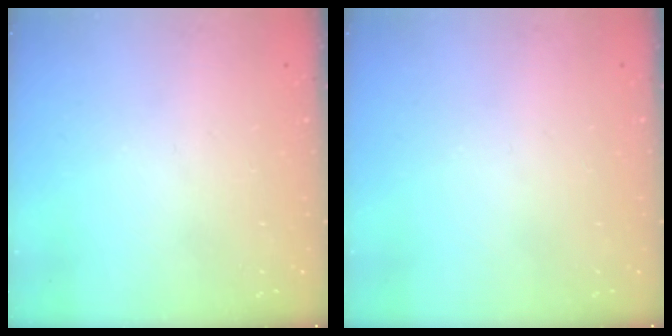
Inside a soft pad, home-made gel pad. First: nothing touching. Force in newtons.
{"total": 0.0}